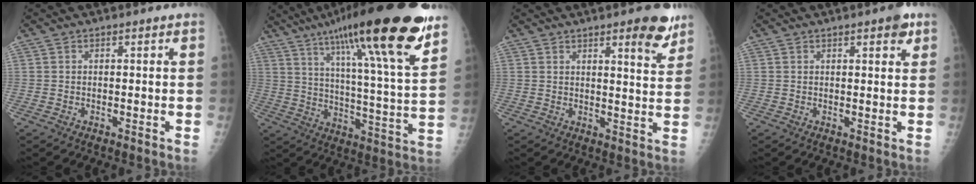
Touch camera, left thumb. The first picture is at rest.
{"total": 27.1, "force": [17.8, 3.2, 20.1], "torque": [-0.305, -0.055, 0.275]}
{"total": 7.6, "force": [4.9, 1.8, 5.5], "torque": [-0.055, -0.029, 0.061]}
{"total": 3.2, "force": [1.8, 1.0, 2.4], "torque": [-0.023, -0.006, 0.019]}